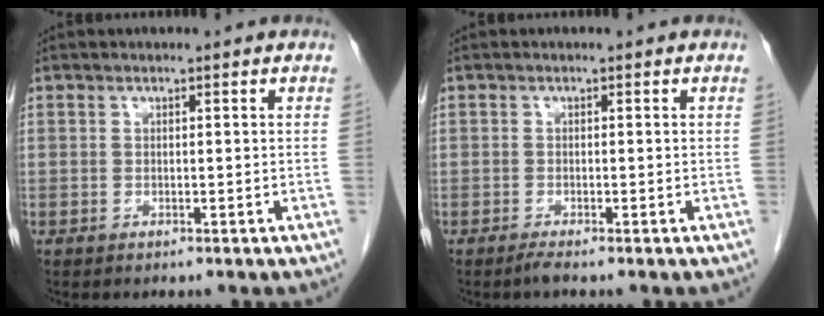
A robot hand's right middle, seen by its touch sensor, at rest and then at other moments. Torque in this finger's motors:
{"motor_torque": [0.32, -0.06, 0.00, 0.01]}